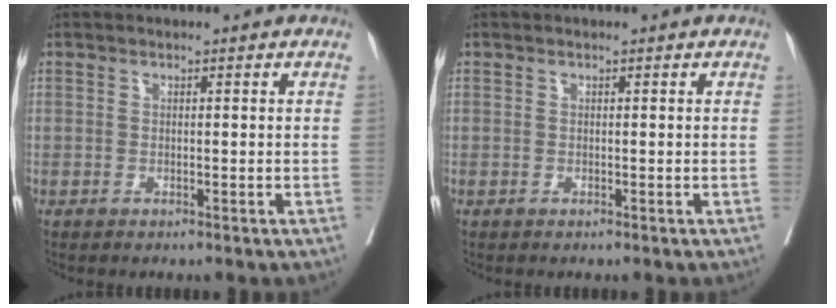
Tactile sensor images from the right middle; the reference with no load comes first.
{"total": 0.0}